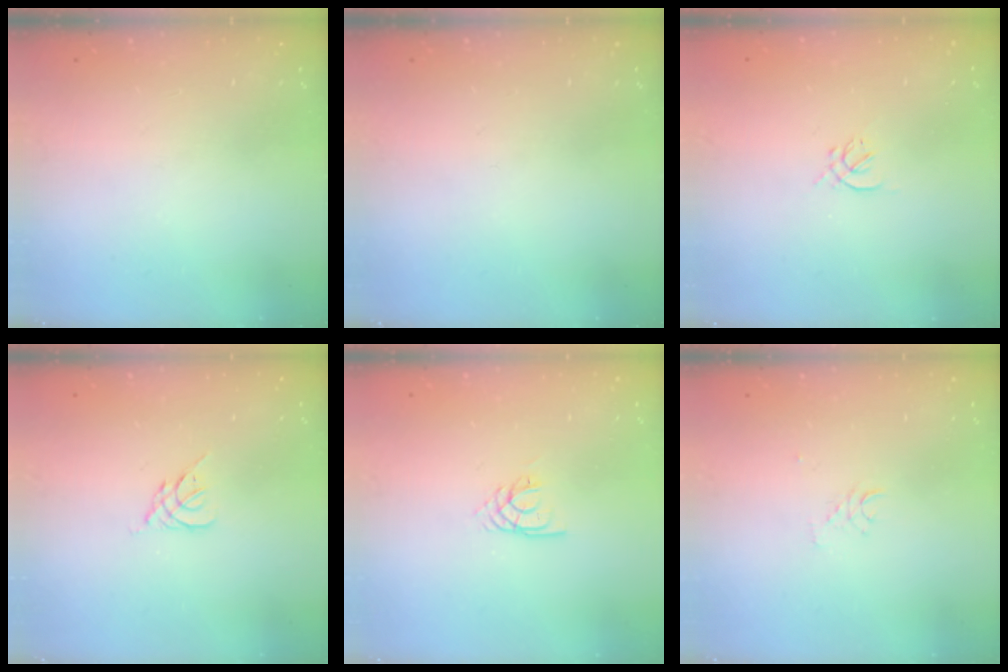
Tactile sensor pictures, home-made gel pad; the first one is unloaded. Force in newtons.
{"total": 0.0}
{"total": 1.0, "press": 0.9, "slide": 0.4}
{"total": 2.6, "press": 2.5, "slide": 0.7}
{"total": 2.1, "press": 2.1, "slide": 0.2}
{"total": 2.6, "press": 2.6, "slide": 0.1}